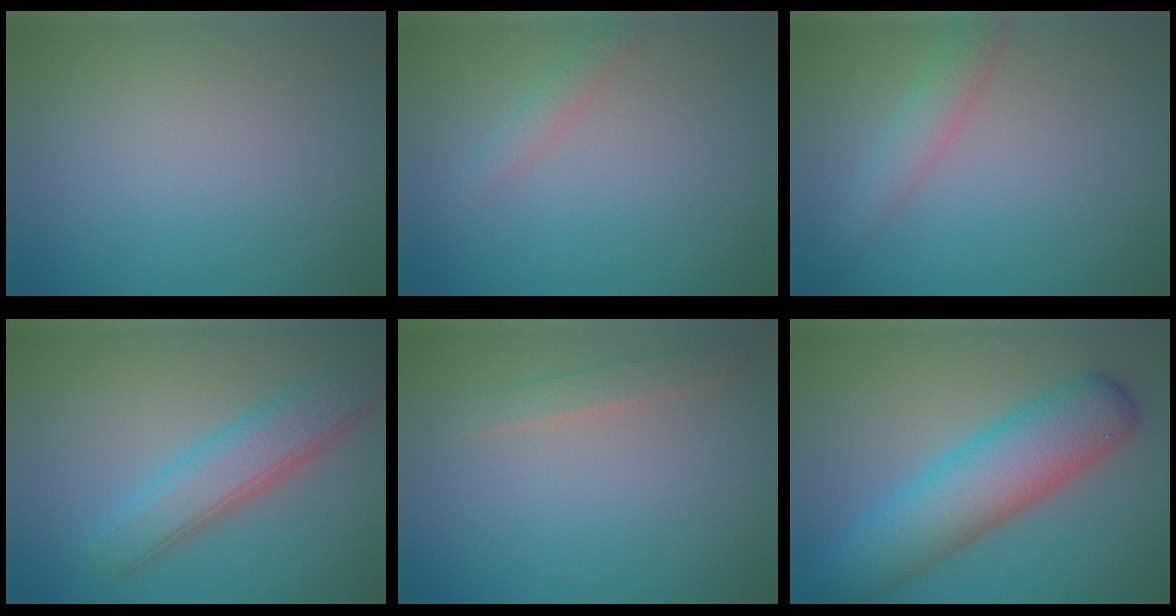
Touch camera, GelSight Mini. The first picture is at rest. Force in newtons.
{"total": 1.4, "press": 1.4, "slide": 0.0}
{"total": 2.3, "press": 2.3, "slide": 0.0}
{"total": 5.0, "press": 5.0, "slide": 0.2}
{"total": 1.4, "press": 1.4, "slide": 0.0}
{"total": 8.5, "press": 8.5, "slide": 0.2}